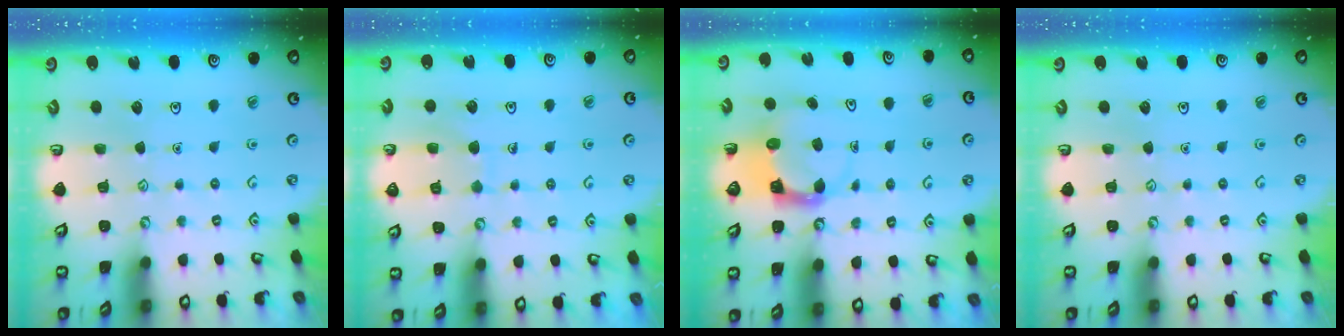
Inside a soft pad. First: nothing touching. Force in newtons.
{"total": 7.4, "press": 7.3, "slide": 0.5}
{"total": 4.0, "press": 4.0, "slide": 0.4}
{"total": 0.0}